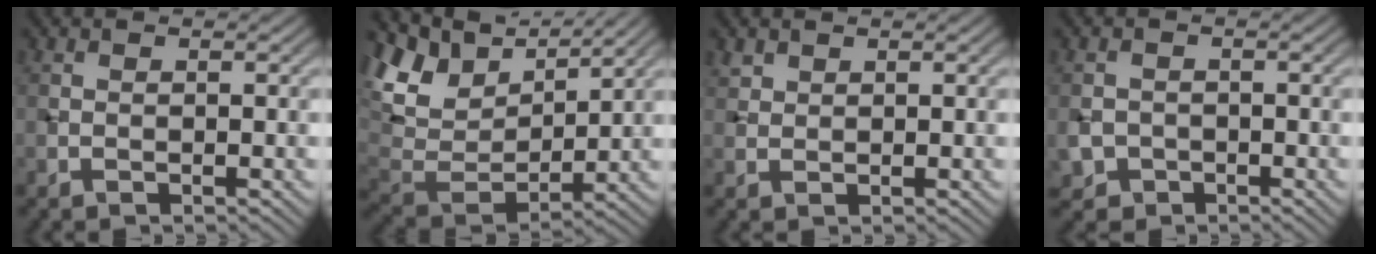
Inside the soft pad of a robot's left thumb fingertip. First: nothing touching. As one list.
[{"total": 11.7, "force": [7.1, 6.3, 6.9], "torque": [-0.189, 0.022, 0.132]}, {"total": 1.3, "force": [1.1, 0.7, 0.3], "torque": [-0.010, 0.002, 0.026]}, {"total": 3.0, "force": [-1.3, 2.6, 0.8], "torque": [-0.020, -0.011, -0.028]}]